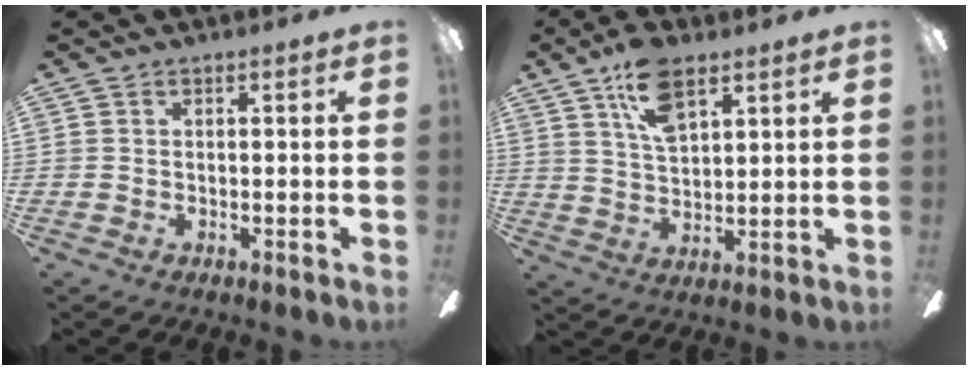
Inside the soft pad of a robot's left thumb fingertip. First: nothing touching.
{"total": 11.0, "force": [6.9, 5.0, 7.0], "torque": [-0.126, -0.016, 0.125]}